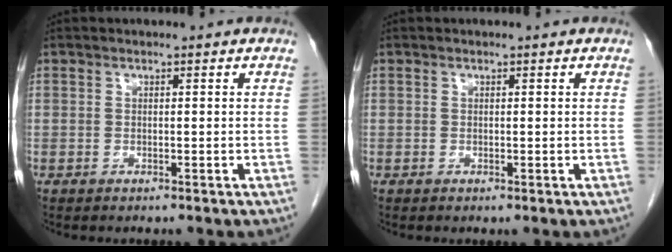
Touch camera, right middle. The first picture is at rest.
{"total": 0.0}